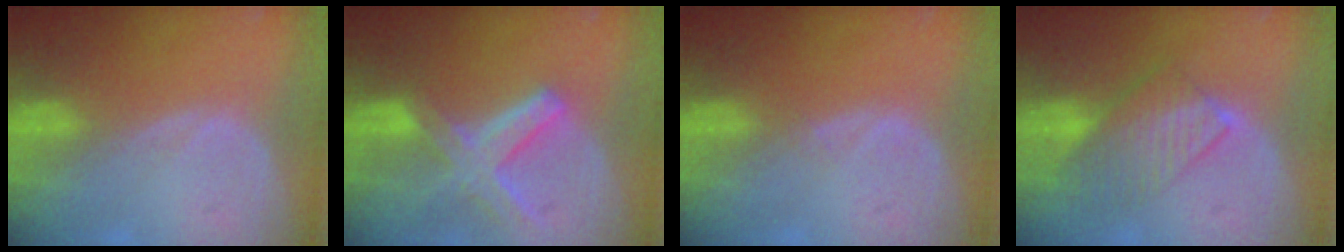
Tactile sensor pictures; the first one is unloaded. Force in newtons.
{"total": 8.2, "press": 7.3, "slide": 3.9}
{"total": 0.5, "press": 0.5, "slide": 0.1}
{"total": 8.4, "press": 7.2, "slide": 4.2}